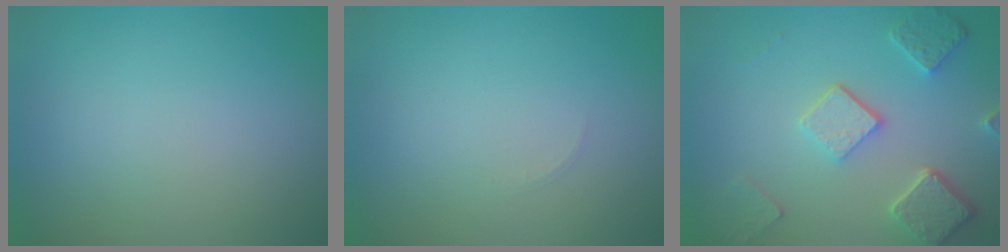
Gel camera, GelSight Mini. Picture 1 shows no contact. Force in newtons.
{"total": 0.6, "press": 0.6, "slide": 0.1}
{"total": 5.3, "press": 4.0, "slide": 3.5}